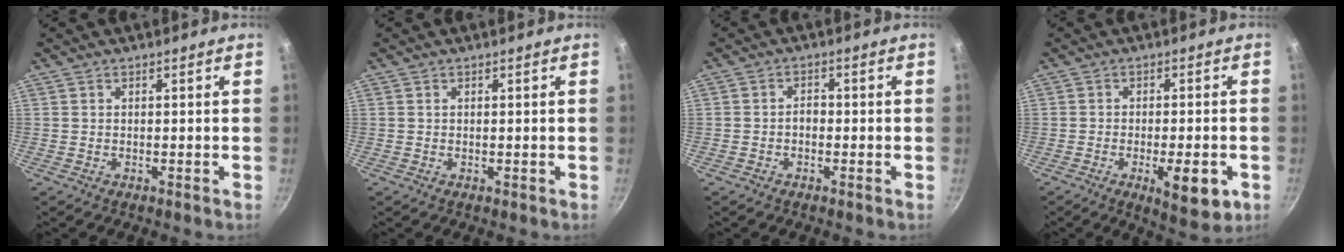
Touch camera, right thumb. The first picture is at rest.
{"total": 0.0}
{"total": 1.9, "force": [-0.7, 1.4, 1.2], "torque": [-0.011, 0.011, -0.014]}
{"total": 9.3, "force": [-3.3, 3.3, 8.1], "torque": [-0.097, 0.006, -0.038]}